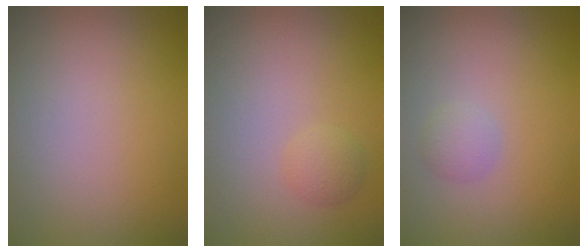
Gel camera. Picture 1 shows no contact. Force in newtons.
{"total": 1.3, "press": 1.3, "slide": 0.1}
{"total": 1.3, "press": 1.3, "slide": 0.0}